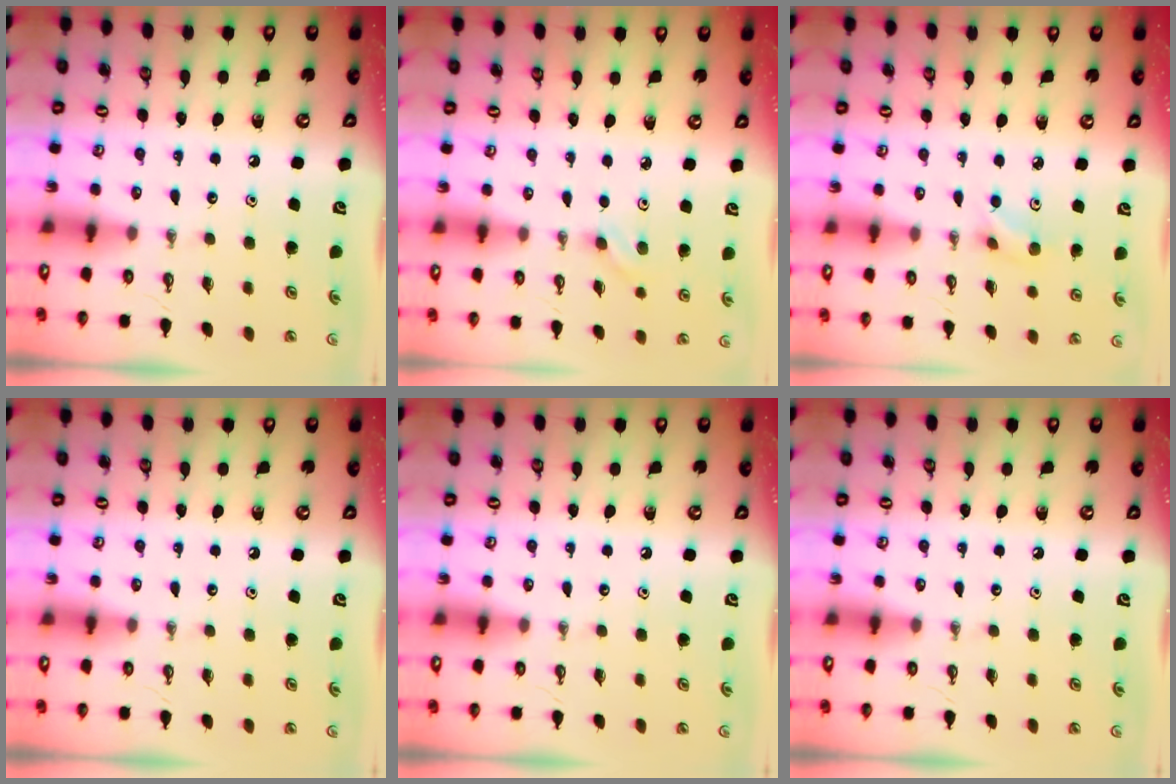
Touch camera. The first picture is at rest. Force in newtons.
{"total": 2.6, "press": 2.1, "slide": 1.5}
{"total": 4.6, "press": 4.5, "slide": 0.9}
{"total": 0.0}
{"total": 0.0}
{"total": 0.0}